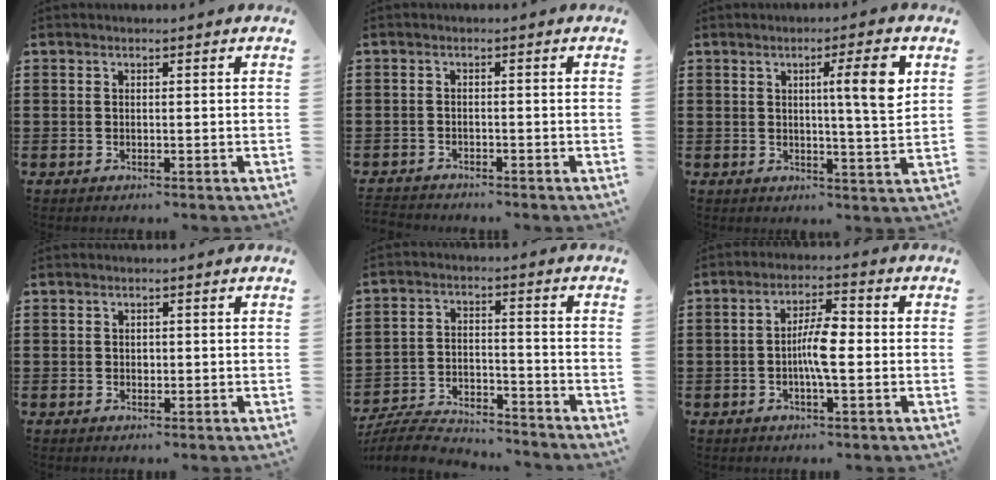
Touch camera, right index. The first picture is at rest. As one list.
[{"total": 1.5, "force": [-1.5, 0.2, -0.2], "torque": [-0.001, 0.002, -0.034]}, {"total": 7.6, "force": [2.5, 0.3, 7.1], "torque": [-0.107, -0.011, 0.028]}, {"total": 0.7, "force": [0.1, 0.6, 0.4], "torque": [-0.009, 0.003, 0.001]}, {"total": 6.5, "force": [-6.3, 1.1, 1.4], "torque": [-0.038, 0.007, -0.126]}, {"total": 6.1, "force": [-0.8, 1.5, 5.8], "torque": [-0.111, 0.004, -0.019]}]